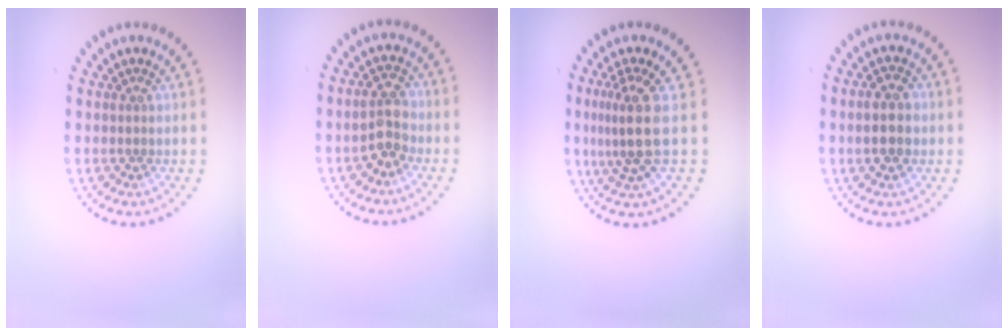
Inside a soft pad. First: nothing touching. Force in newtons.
{"total": 2.7, "press": 2.6, "slide": 0.8}
{"total": 3.6, "press": 2.6, "slide": 2.5}
{"total": 3.2, "press": 3.2, "slide": 0.3}